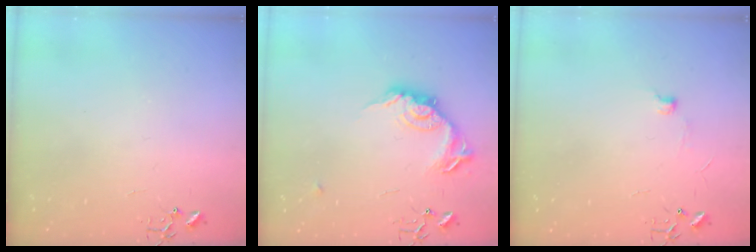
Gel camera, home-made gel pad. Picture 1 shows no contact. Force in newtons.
{"total": 15.0, "press": 15.0, "slide": 0.7}
{"total": 5.6, "press": 5.6, "slide": 0.7}